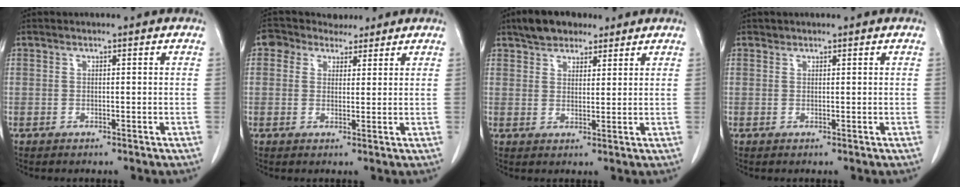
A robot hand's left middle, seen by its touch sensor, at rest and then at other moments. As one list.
[{"total": 5.3, "force": [4.1, 3.0, 1.4], "torque": [-0.025, 0.026, 0.071]}, {"total": 6.7, "force": [5.1, 3.3, 2.7], "torque": [-0.049, 0.017, 0.092]}, {"total": 0.5, "force": [0.5, 0.2, -0.1], "torque": [-0.002, -0.002, 0.008]}]